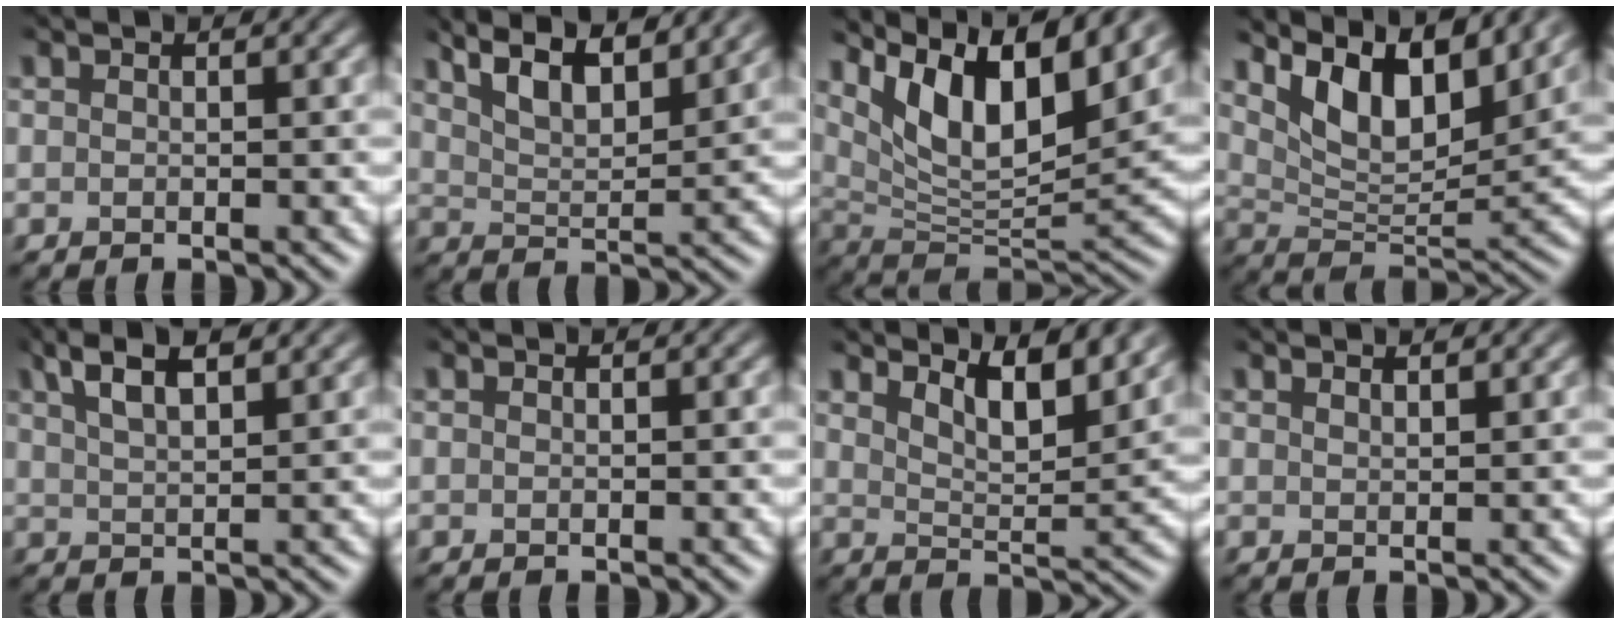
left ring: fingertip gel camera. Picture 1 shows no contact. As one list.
[{"total": 7.5, "force": [5.8, 2.0, 4.3], "torque": [-0.061, 0.027, 0.068]}, {"total": 9.9, "force": [6.0, 3.0, 7.4], "torque": [-0.120, -0.007, 0.111]}, {"total": 8.0, "force": [5.3, 3.0, 5.3], "torque": [-0.086, -0.007, 0.093]}, {"total": 4.3, "force": [3.0, 1.0, 2.9], "torque": [-0.055, 0.017, 0.054]}, {"total": 0.0}, {"total": 5.4, "force": [4.2, 1.2, 3.2], "torque": [-0.047, 0.001, 0.057]}, {"total": 0.9, "force": [0.9, -0.1, 0.3], "torque": [-0.008, 0.000, 0.020]}]